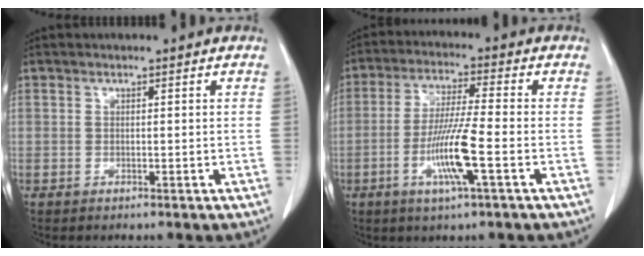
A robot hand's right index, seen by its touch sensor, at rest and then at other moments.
{"total": 9.2, "force": [-3.1, -0.3, 8.6], "torque": [-0.169, -0.011, -0.063]}